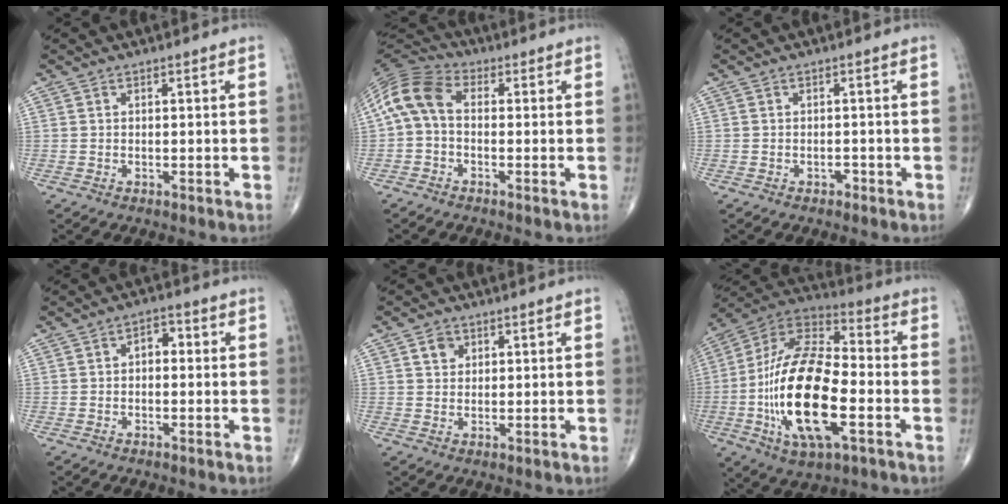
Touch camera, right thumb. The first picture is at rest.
{"total": 9.2, "force": [0.1, 6.0, 7.1], "torque": [-0.140, 0.026, -0.016]}
{"total": 1.0, "force": [-0.6, 0.7, 0.4], "torque": [-0.004, 0.002, -0.012]}
{"total": 3.1, "force": [0.0, 2.1, 2.3], "torque": [-0.016, 0.011, -0.011]}
{"total": 2.9, "force": [1.3, 2.3, 1.2], "torque": [-0.011, -0.005, 0.023]}
{"total": 24.5, "force": [-5.5, 10.5, 21.4], "torque": [-0.419, 0.021, -0.094]}